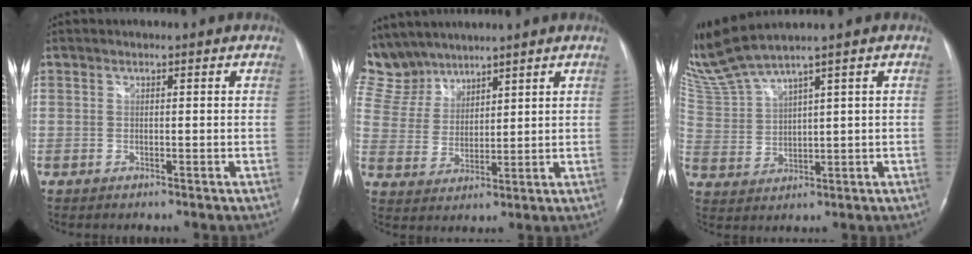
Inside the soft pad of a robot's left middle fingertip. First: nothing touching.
{"total": 10.5, "force": [9.5, 4.4, 1.0], "torque": [-0.038, 0.019, 0.208]}
{"total": 8.3, "force": [7.4, -1.2, 3.5], "torque": [-0.093, 0.006, 0.163]}